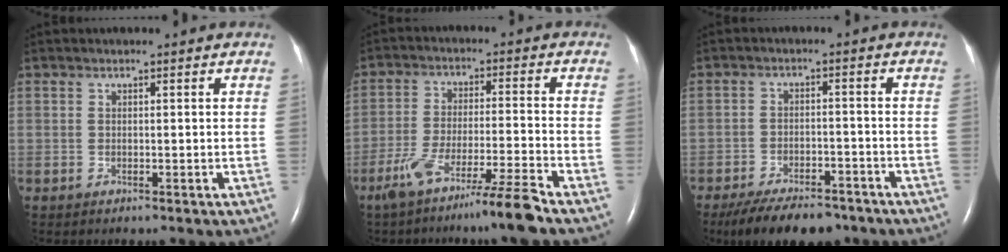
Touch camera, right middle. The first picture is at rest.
{"total": 9.7, "force": [-7.2, -1.6, 6.3], "torque": [-0.113, -0.026, -0.132]}
{"total": 11.6, "force": [-9.3, 4.4, 5.3], "torque": [-0.082, -0.005, -0.139]}